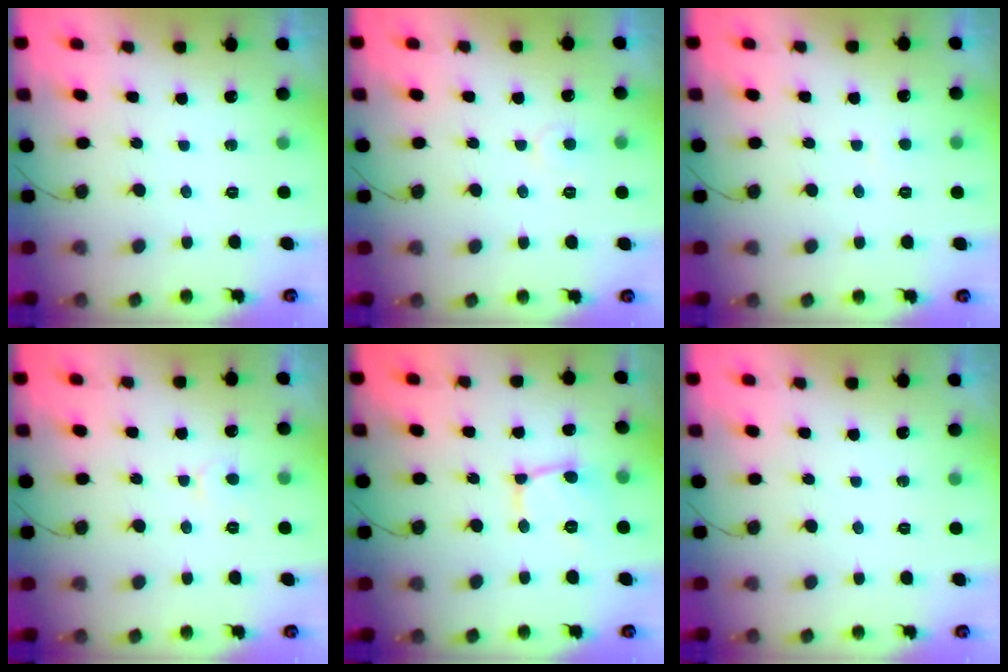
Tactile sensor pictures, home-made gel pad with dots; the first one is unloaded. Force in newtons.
{"total": 3.9, "press": 3.9, "slide": 0.3}
{"total": 1.8, "press": 1.7, "slide": 0.1}
{"total": 4.4, "press": 4.4, "slide": 0.3}
{"total": 4.7, "press": 4.7, "slide": 0.7}
{"total": 0.0}